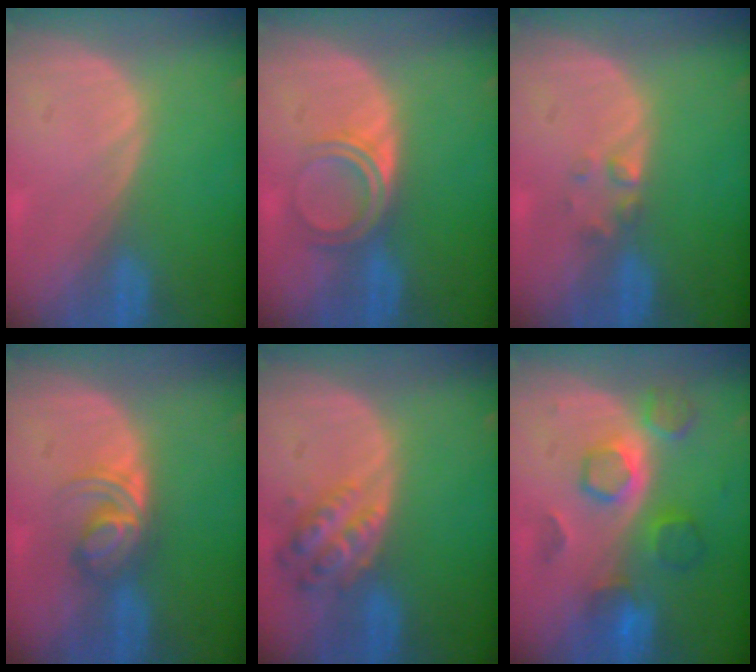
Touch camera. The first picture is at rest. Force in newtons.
{"total": 4.8, "press": 4.0, "slide": 2.6}
{"total": 1.7, "press": 1.7, "slide": 0.2}
{"total": 5.9, "press": 5.0, "slide": 3.1}
{"total": 6.0, "press": 5.5, "slide": 2.4}
{"total": 8.4, "press": 7.6, "slide": 3.6}